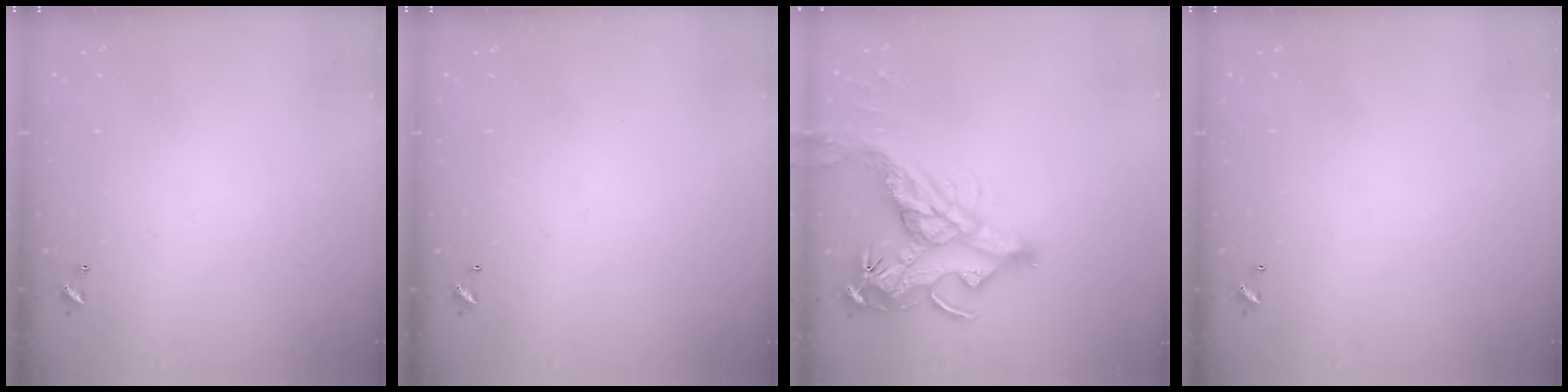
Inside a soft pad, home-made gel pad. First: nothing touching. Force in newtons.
{"total": 0.0}
{"total": 14.7, "press": 14.5, "slide": 2.1}
{"total": 0.0}